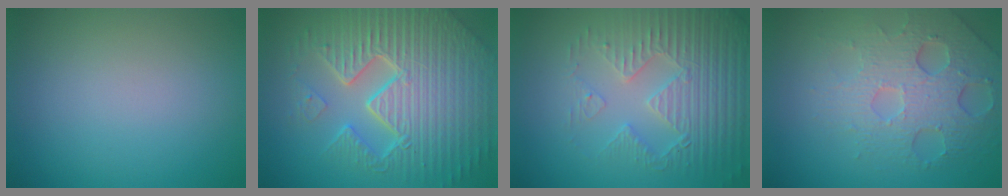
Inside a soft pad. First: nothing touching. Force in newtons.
{"total": 10.7, "press": 6.9, "slide": 8.1}
{"total": 4.6, "press": 4.4, "slide": 1.1}
{"total": 5.8, "press": 4.5, "slide": 3.7}